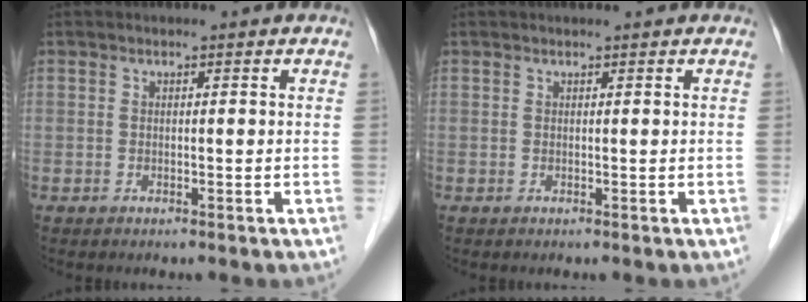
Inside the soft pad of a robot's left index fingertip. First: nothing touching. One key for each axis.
{"total": 0.5, "fx": 0.5, "fy": -0.1, "fz": 0.2, "tx": -0.005, "ty": 0.001, "tz": 0.008}